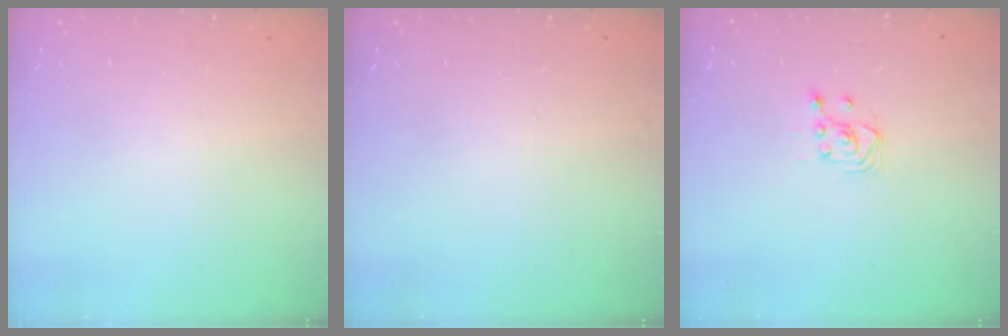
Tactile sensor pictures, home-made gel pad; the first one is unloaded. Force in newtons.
{"total": 0.0}
{"total": 2.9, "press": 2.6, "slide": 1.3}